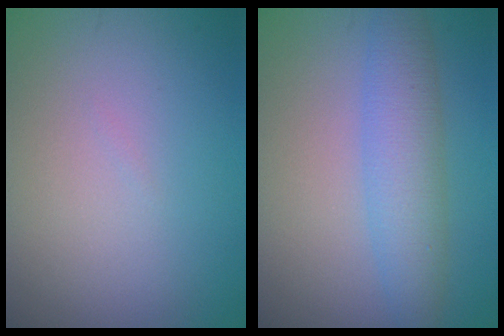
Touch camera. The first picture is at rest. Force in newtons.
{"total": 4.1, "press": 4.1, "slide": 0.2}